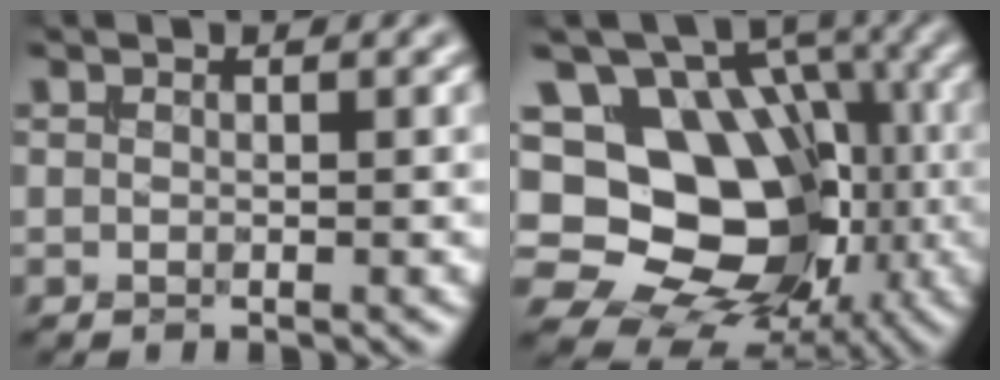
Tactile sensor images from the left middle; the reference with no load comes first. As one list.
[{"total": 16.6, "force": [-0.5, 13.2, 10.0], "torque": [-0.147, 0.006, -0.008]}]